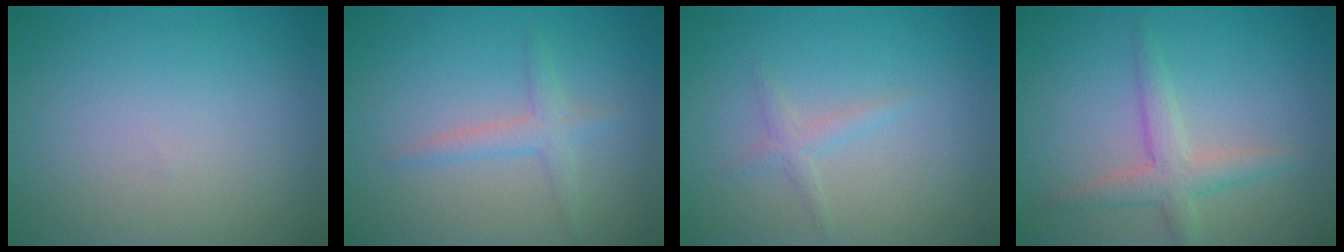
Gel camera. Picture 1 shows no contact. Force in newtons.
{"total": 2.0, "press": 2.0, "slide": 0.1}
{"total": 1.3, "press": 1.3, "slide": 0.1}
{"total": 2.9, "press": 2.9, "slide": 0.2}